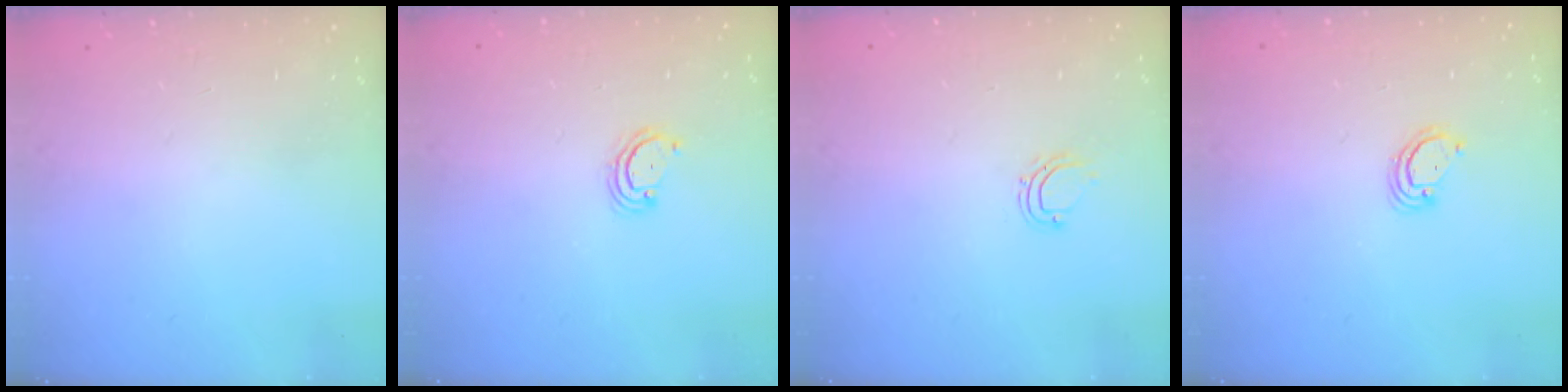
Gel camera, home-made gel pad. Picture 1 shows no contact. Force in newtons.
{"total": 2.9, "press": 2.9, "slide": 0.3}
{"total": 4.7, "press": 4.6, "slide": 0.6}
{"total": 3.6, "press": 3.6, "slide": 0.3}